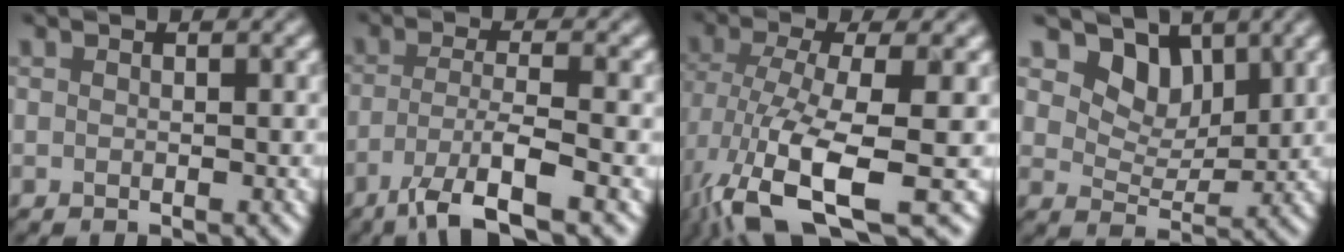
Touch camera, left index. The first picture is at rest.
{"total": 5.2, "force": [-2.9, 0.8, 4.3], "torque": [-0.074, -0.004, -0.062]}
{"total": 10.9, "force": [-4.5, 3.2, 9.3], "torque": [-0.194, -0.019, -0.082]}
{"total": 5.8, "force": [3.8, 3.6, 2.5], "torque": [-0.051, -0.026, 0.073]}